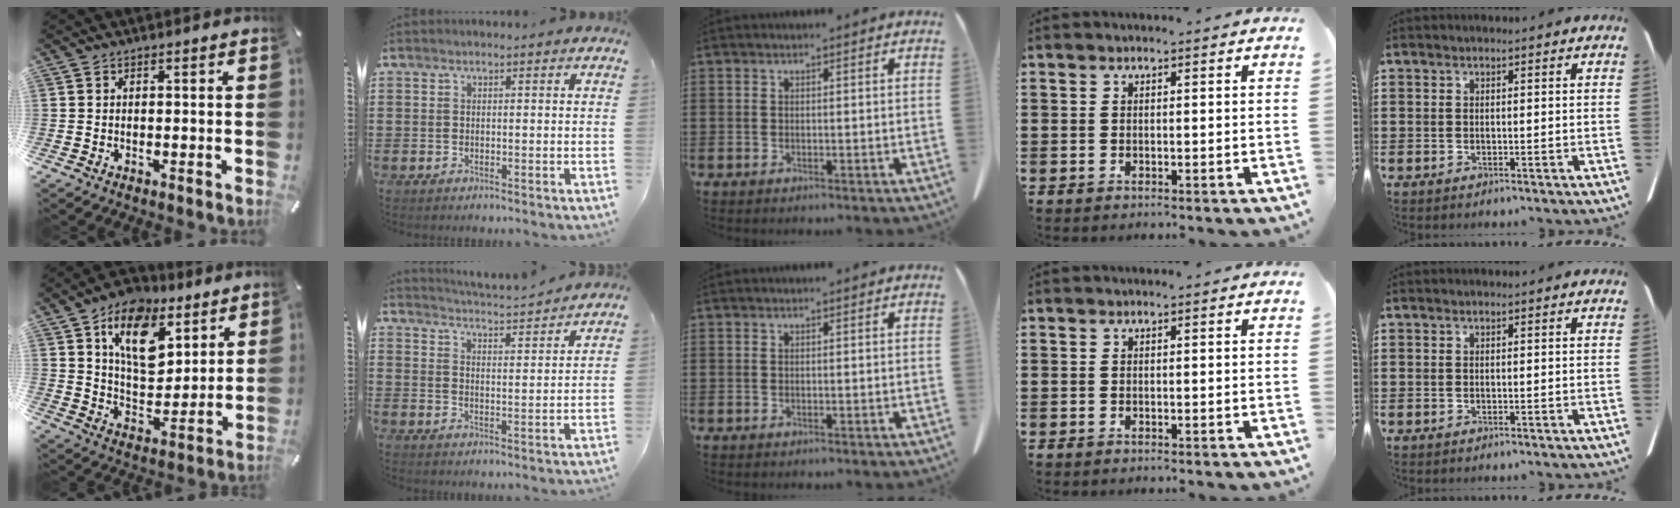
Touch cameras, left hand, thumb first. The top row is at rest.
{"thumb": {"total": 15.7, "force": [8.6, 9.7, 8.9], "torque": [-0.147, -0.037, 0.154]}, "index": {"total": 3.7, "force": [3.6, -0.9, 0.4], "torque": [-0.027, -0.031, 0.059]}}